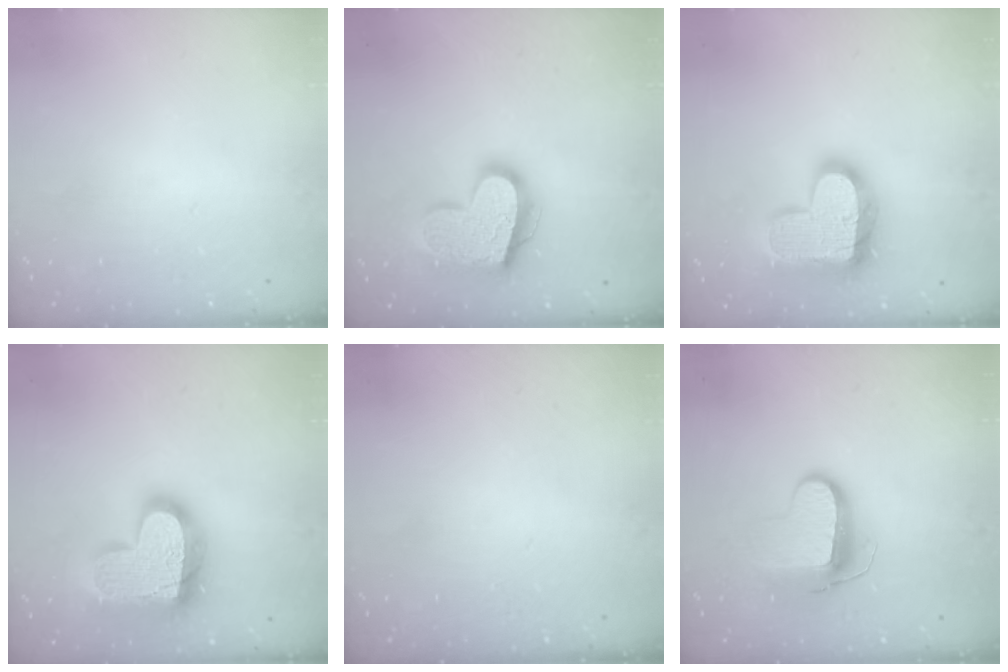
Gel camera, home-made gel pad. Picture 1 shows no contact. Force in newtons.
{"total": 20.2, "press": 20.2, "slide": 1.5}
{"total": 19.9, "press": 19.9, "slide": 1.3}
{"total": 21.5, "press": 21.5, "slide": 1.6}
{"total": 0.0}
{"total": 10.3, "press": 10.3, "slide": 1.0}